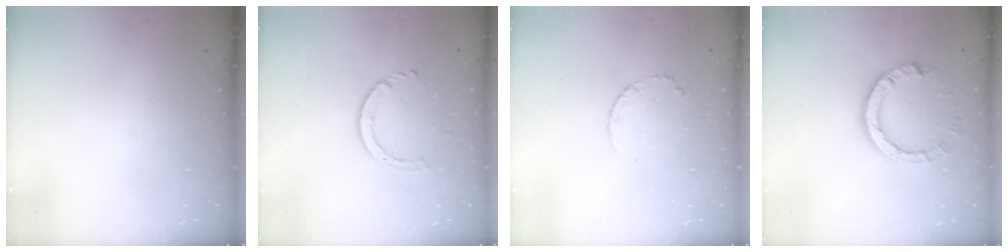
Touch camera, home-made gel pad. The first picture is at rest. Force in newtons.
{"total": 4.6, "press": 4.5, "slide": 0.5}
{"total": 3.7, "press": 3.7, "slide": 0.5}
{"total": 9.3, "press": 9.3, "slide": 1.0}